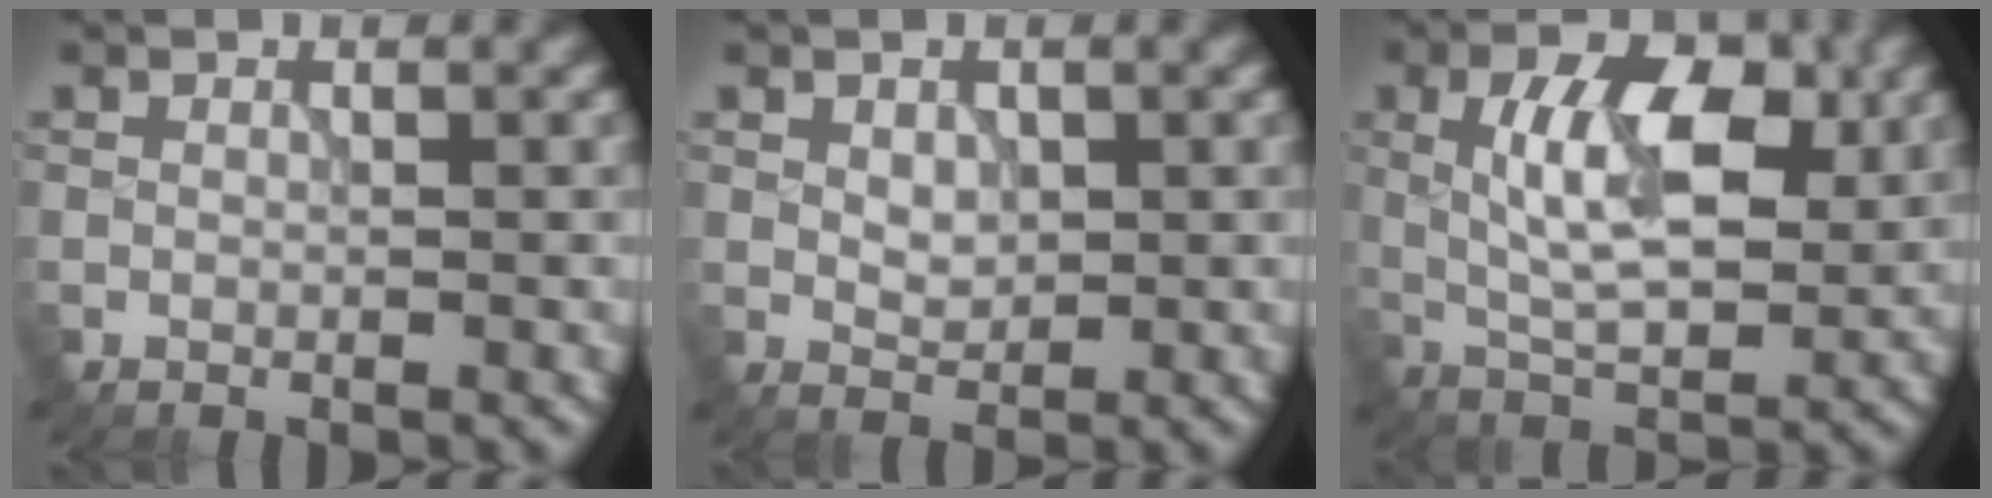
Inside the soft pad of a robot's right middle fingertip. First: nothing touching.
{"total": 1.6, "force": [0.4, 1.2, 1.0], "torque": [-0.016, -0.002, 0.009]}
{"total": 7.9, "force": [1.6, 3.8, 6.8], "torque": [-0.116, 0.003, 0.026]}